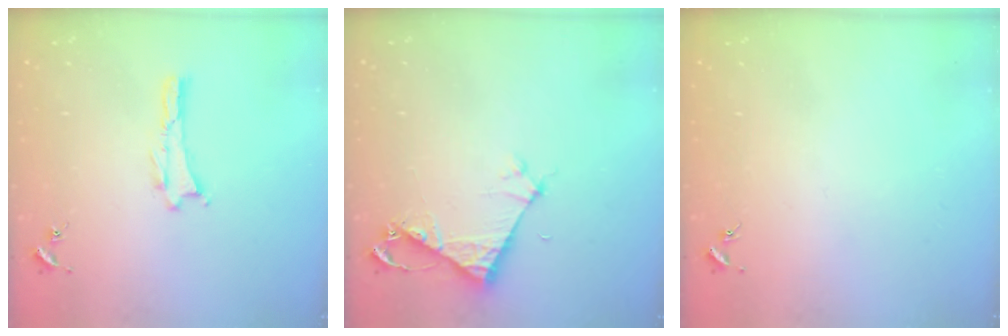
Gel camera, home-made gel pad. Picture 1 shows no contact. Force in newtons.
{"total": 4.0, "press": 4.0, "slide": 0.3}
{"total": 0.0}